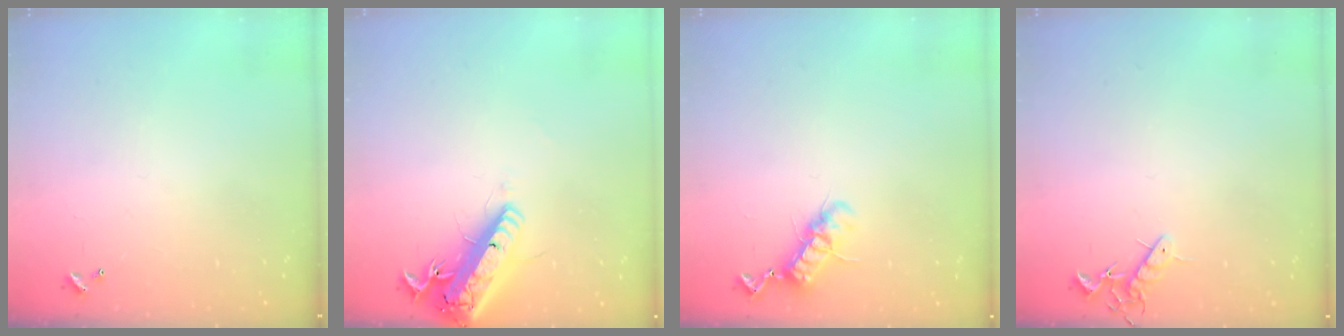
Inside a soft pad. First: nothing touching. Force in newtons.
{"total": 17.6, "press": 17.3, "slide": 3.4}
{"total": 11.3, "press": 11.2, "slide": 1.2}
{"total": 7.4, "press": 7.4, "slide": 0.9}